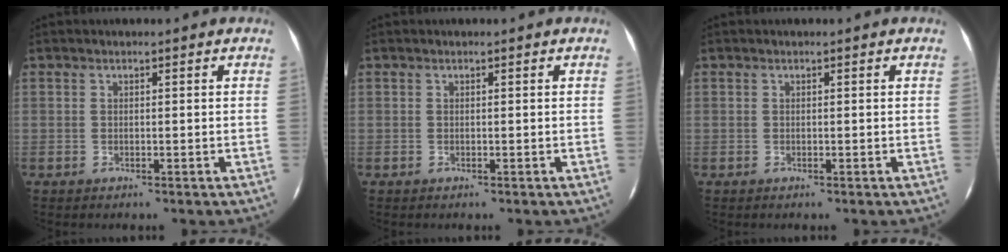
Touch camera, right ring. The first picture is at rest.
{"total": 0.0}
{"total": 0.0}